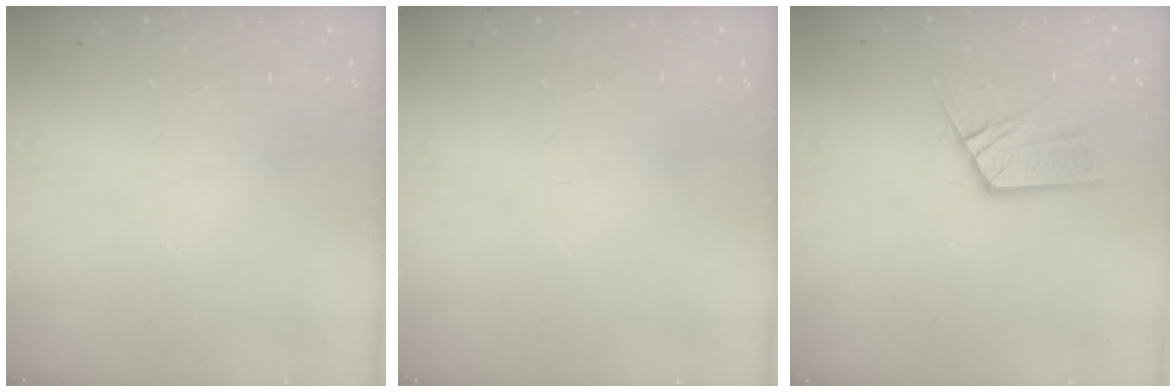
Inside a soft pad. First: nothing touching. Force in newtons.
{"total": 0.0}
{"total": 10.2, "press": 10.1, "slide": 0.9}